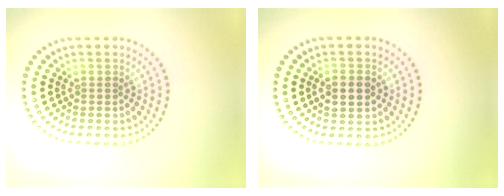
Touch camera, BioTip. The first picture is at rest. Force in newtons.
{"total": 2.5, "press": 2.5, "slide": 0.2}